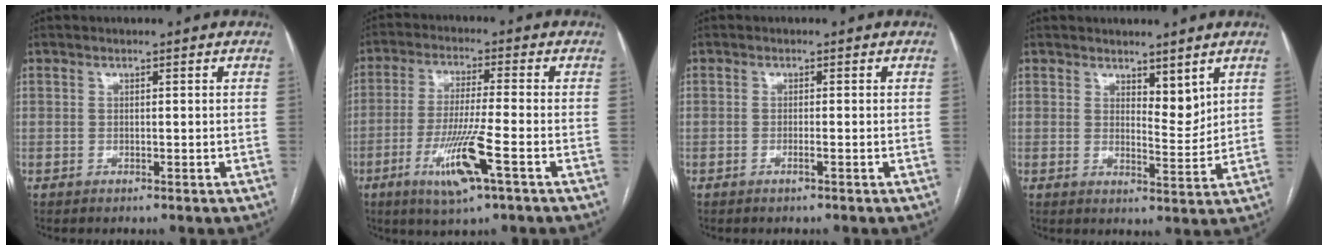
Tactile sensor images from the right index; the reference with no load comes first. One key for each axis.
{"total": 8.4, "fx": -3.0, "fy": -0.4, "fz": 7.9, "tx": -0.156, "ty": -0.026, "tz": -0.058}
{"total": 0.8, "fx": -0.4, "fy": -0.1, "fz": 0.6, "tx": -0.013, "ty": 0.000, "tz": -0.007}
{"total": 4.1, "fx": 2.9, "fy": 1.5, "fz": 2.4, "tx": -0.034, "ty": -0.013, "tz": 0.052}